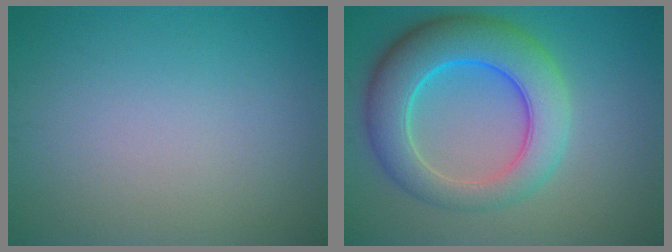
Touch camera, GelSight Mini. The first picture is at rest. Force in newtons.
{"total": 8.8, "press": 8.8, "slide": 0.4}